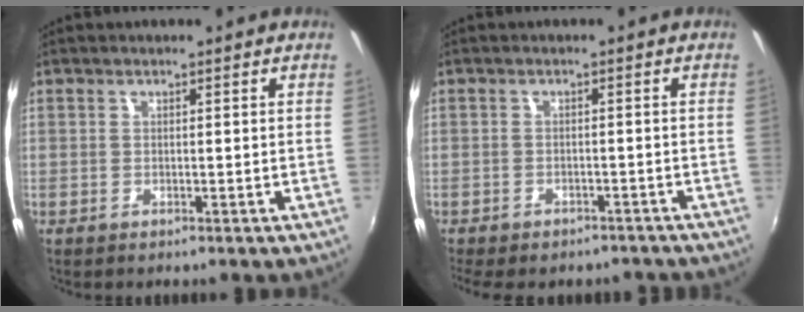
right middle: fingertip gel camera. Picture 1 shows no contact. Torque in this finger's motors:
{"motor_torque": [1.09, -1.04, 0.30, 0.13]}